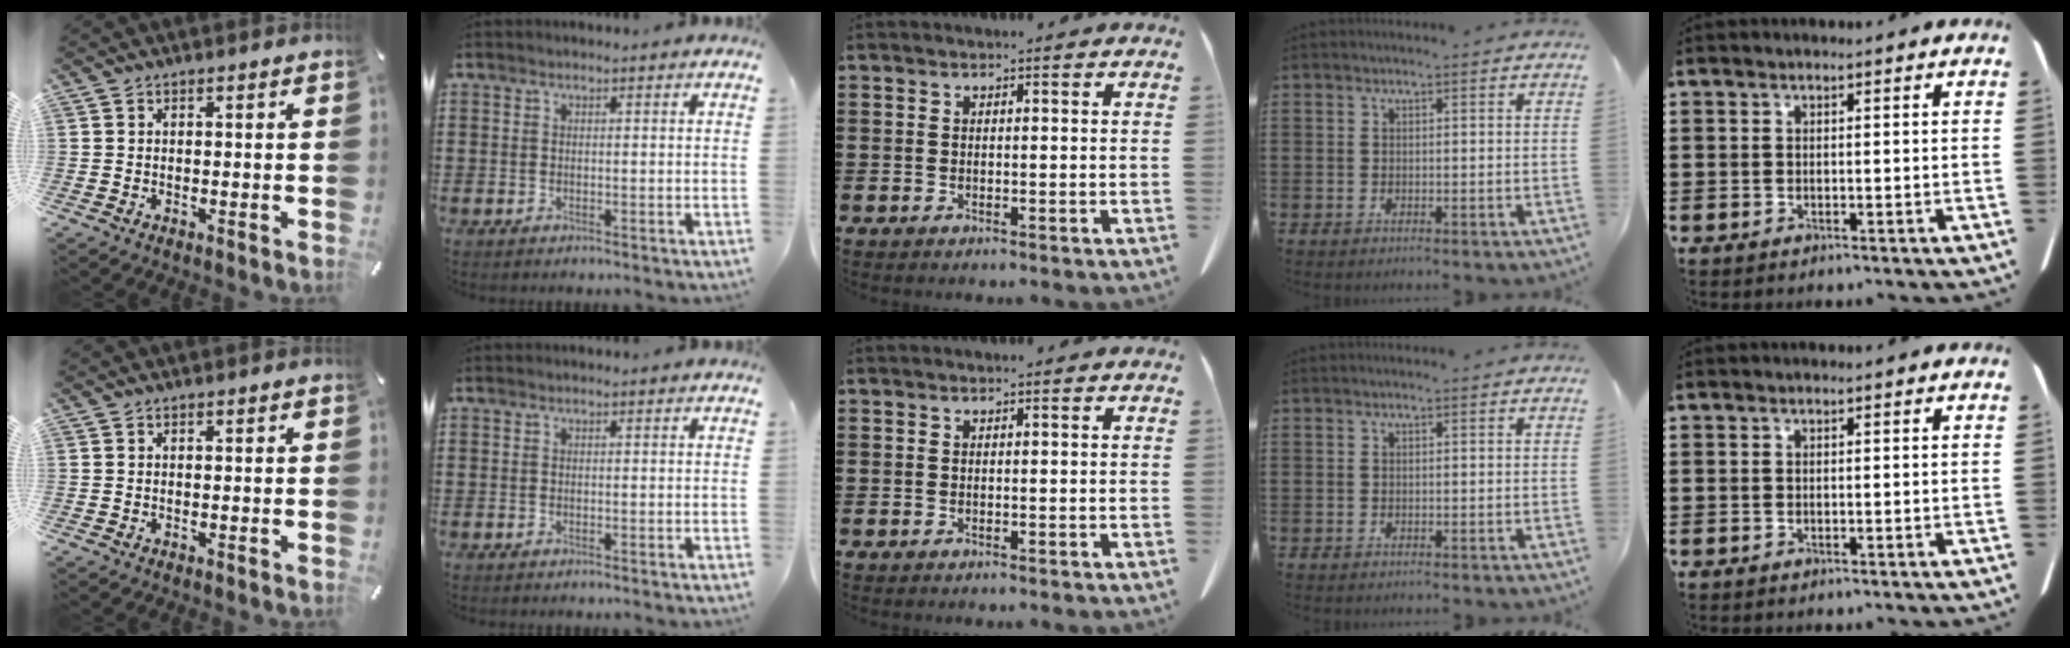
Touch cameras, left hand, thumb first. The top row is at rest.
{}